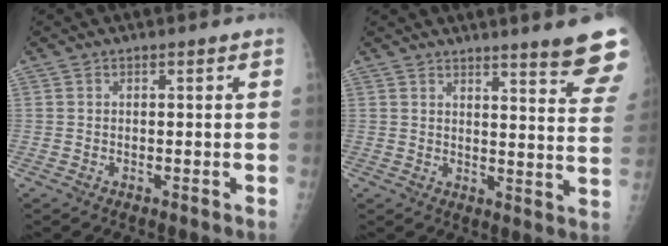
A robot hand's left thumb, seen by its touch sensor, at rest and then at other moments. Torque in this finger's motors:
{"motor_torque": [0.22, 0.11, -0.15, -0.11, 0.15]}